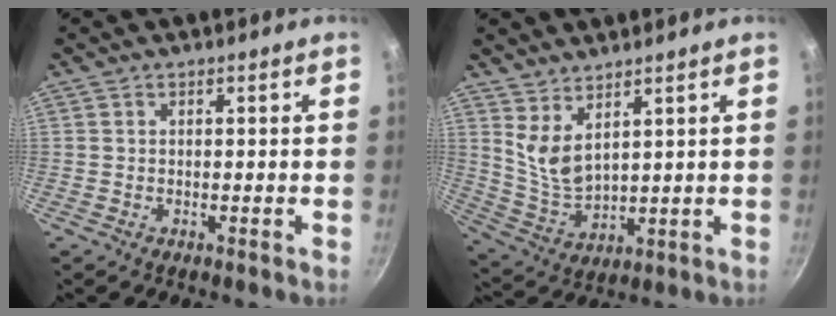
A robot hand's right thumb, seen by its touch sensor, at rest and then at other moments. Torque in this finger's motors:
{"motor_torque": [-0.34, 0.83, 0.26, -0.05, 0.08]}